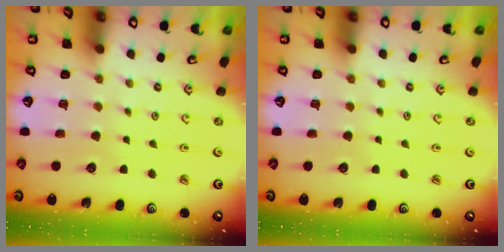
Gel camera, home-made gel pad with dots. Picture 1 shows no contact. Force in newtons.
{"total": 0.0}